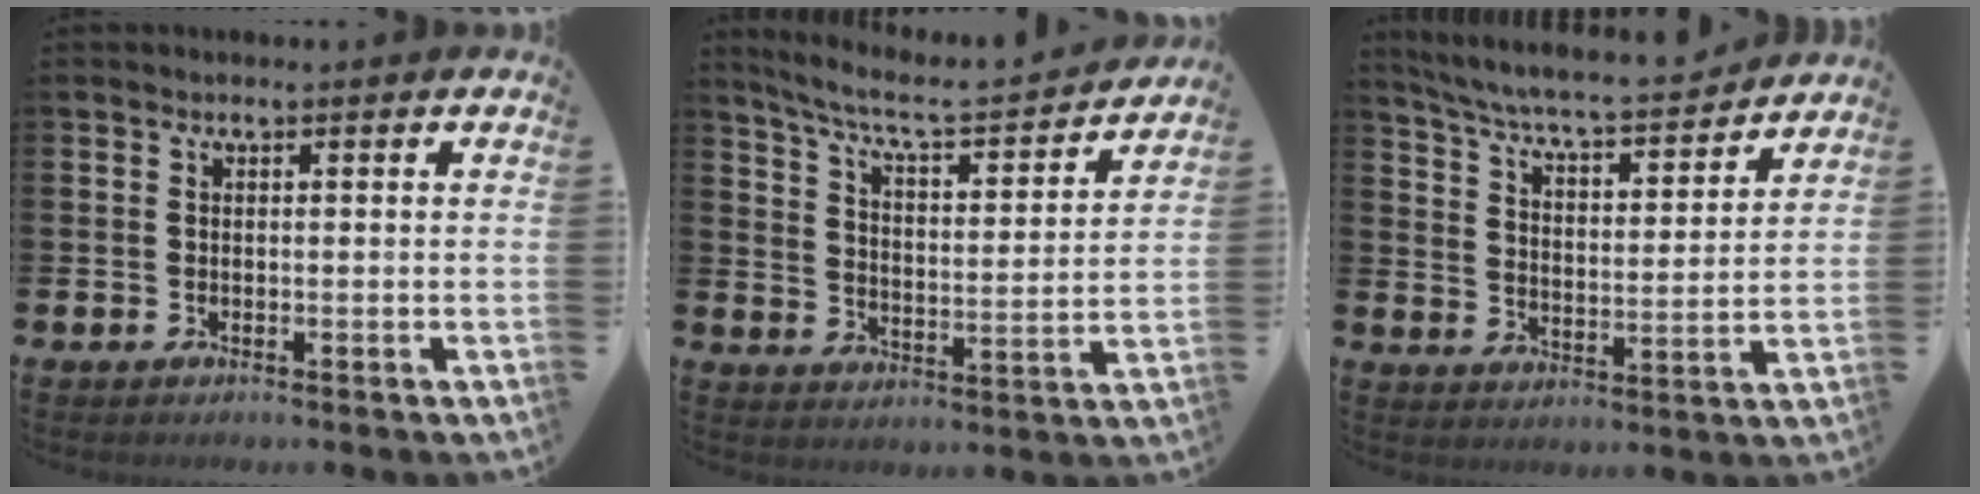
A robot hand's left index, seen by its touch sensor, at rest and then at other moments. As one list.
[{"total": 6.8, "force": [6.2, 0.9, 2.7], "torque": [-0.081, -0.044, 0.100]}, {"total": 6.6, "force": [6.3, 0.5, 2.0], "torque": [-0.071, -0.053, 0.104]}]